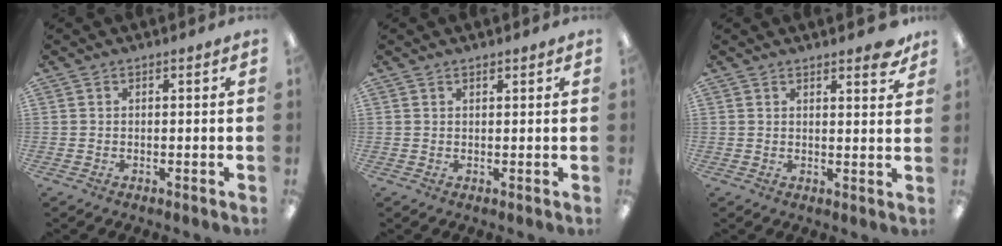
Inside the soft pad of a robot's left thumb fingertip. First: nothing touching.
{"total": 0.9, "force": [0.8, 0.2, 0.3], "torque": [-0.007, 0.000, 0.015]}
{"total": 3.9, "force": [3.1, 1.0, 2.0], "torque": [-0.015, -0.019, 0.050]}